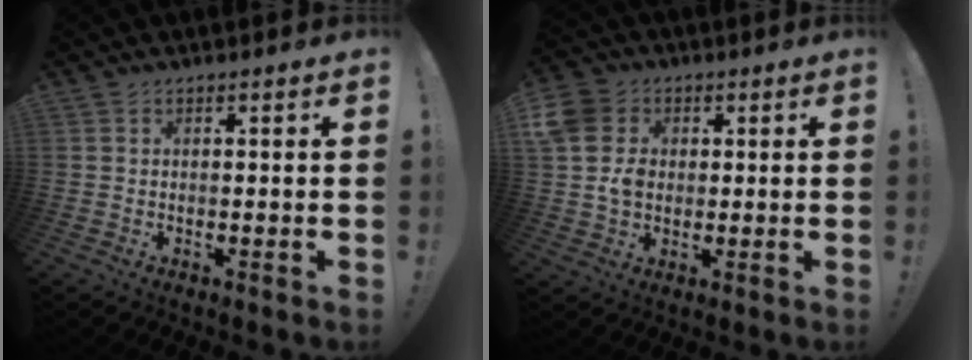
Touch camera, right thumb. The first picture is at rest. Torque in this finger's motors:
{"motor_torque": [1.26, 1.31, 0.44, 0.44, 0.00]}